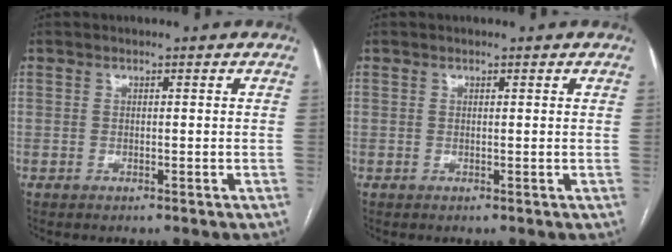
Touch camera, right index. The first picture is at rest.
{"total": 0.0}